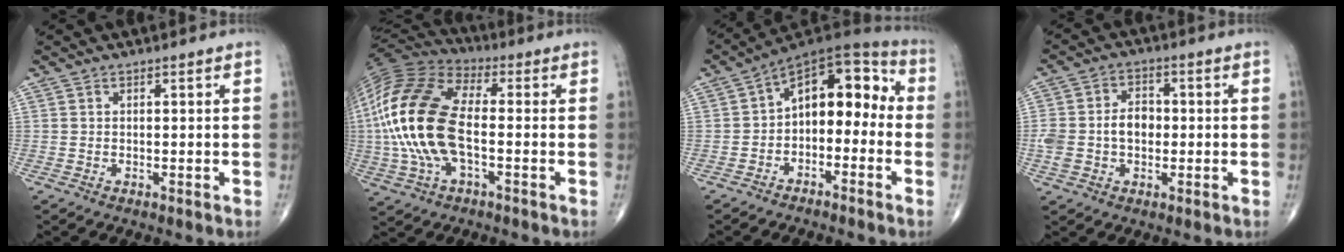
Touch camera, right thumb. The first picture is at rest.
{"total": 20.7, "force": [-1.8, 10.2, 18.0], "torque": [-0.395, 0.022, -0.036]}
{"total": 13.0, "force": [-1.4, 8.1, 10.1], "torque": [-0.106, 0.057, -0.037]}
{"total": 8.2, "force": [-0.4, 5.8, 5.7], "torque": [-0.104, 0.024, -0.008]}